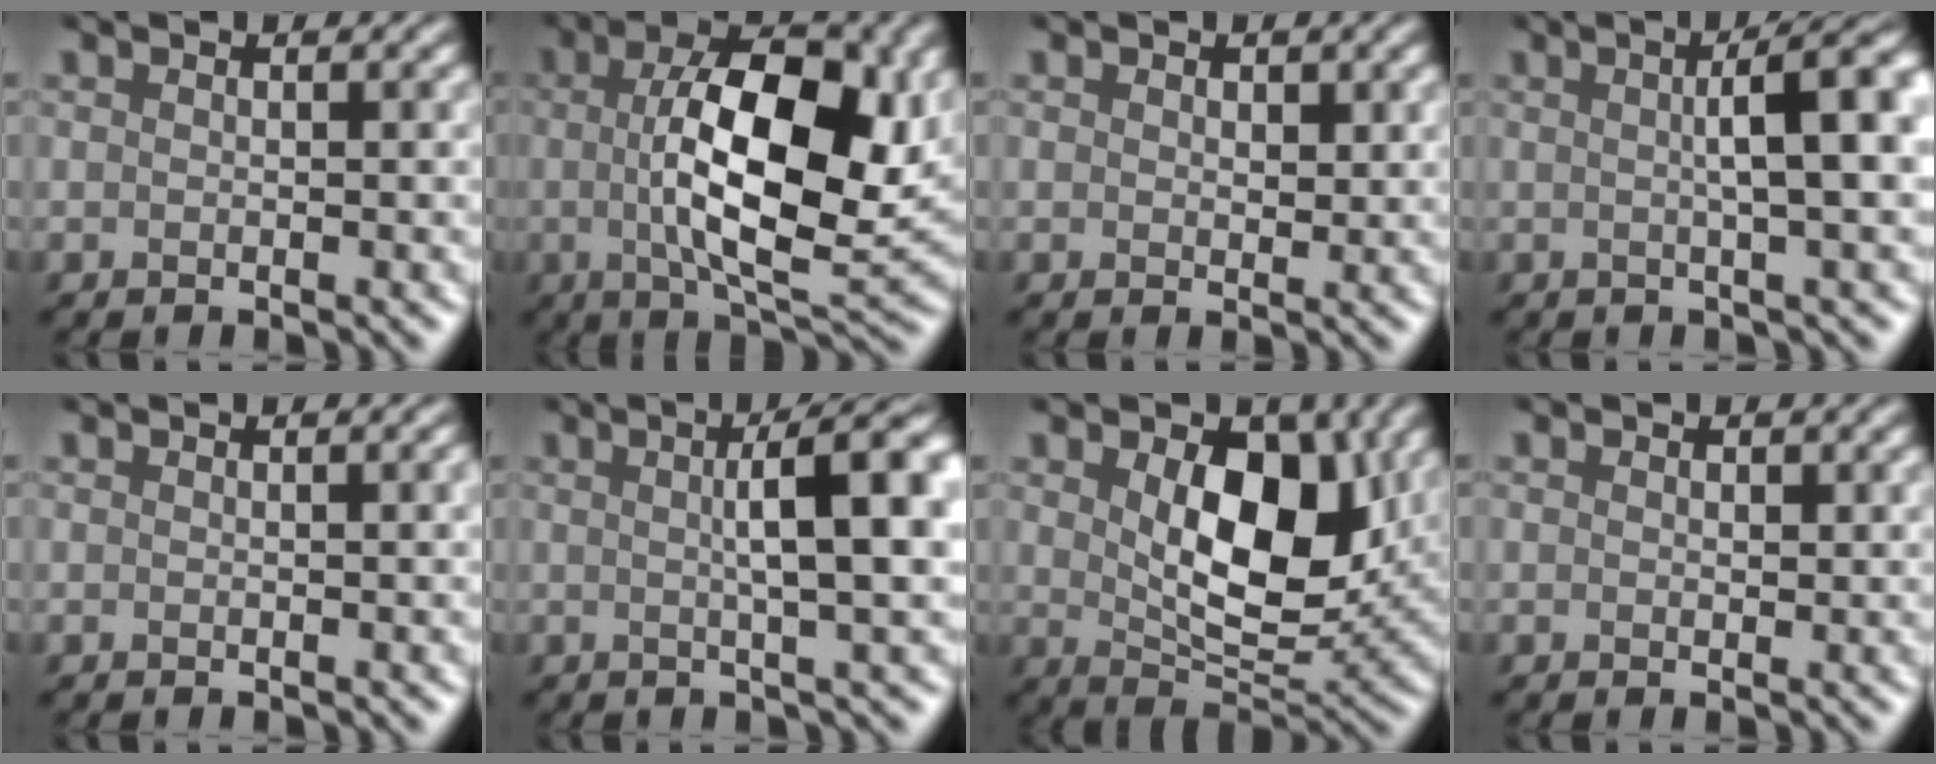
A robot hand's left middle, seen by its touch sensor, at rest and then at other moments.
{"total": 9.9, "force": [0.7, 3.4, 9.3], "torque": [-0.168, 0.005, 0.033]}
{"total": 1.0, "force": [0.0, -0.6, -0.9], "torque": [-0.005, 0.001, 0.021]}
{"total": 5.5, "force": [0.6, 0.6, 5.4], "torque": [-0.070, 0.021, 0.023]}
{"total": 1.0, "force": [0.2, 0.6, 0.8], "torque": [-0.002, 0.009, -0.008]}
{"total": 6.8, "force": [0.9, 0.8, 6.7], "torque": [-0.085, 0.023, 0.027]}
{"total": 7.1, "force": [1.6, 3.6, 5.9], "torque": [-0.125, -0.002, 0.051]}
{"total": 1.3, "force": [-0.2, -0.8, -1.0], "torque": [-0.003, -0.001, 0.018]}